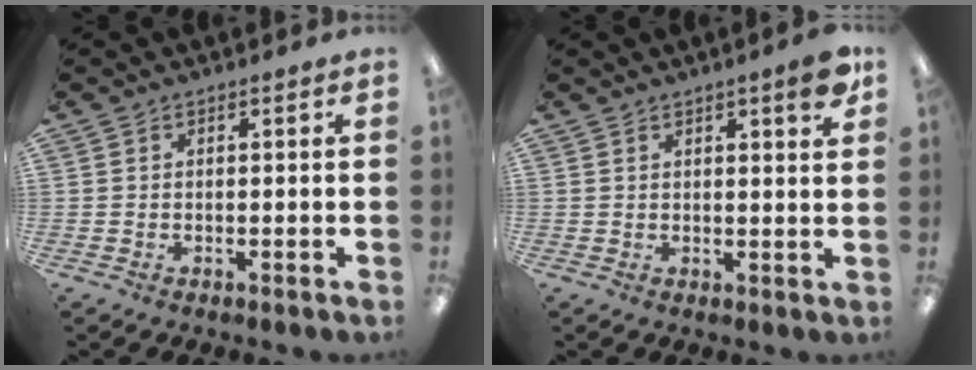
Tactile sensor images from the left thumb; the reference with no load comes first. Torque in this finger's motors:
{"motor_torque": [0.91, 0.51, 0.59, -0.17, 0.09]}